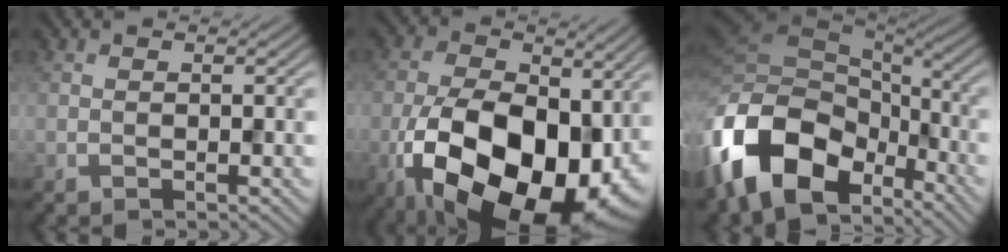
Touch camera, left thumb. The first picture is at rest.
{"total": 19.6, "force": [-5.2, 11.8, 14.7], "torque": [-0.264, -0.042, -0.072]}
{"total": 17.0, "force": [-8.1, 10.5, 10.5], "torque": [-0.268, -0.029, -0.143]}